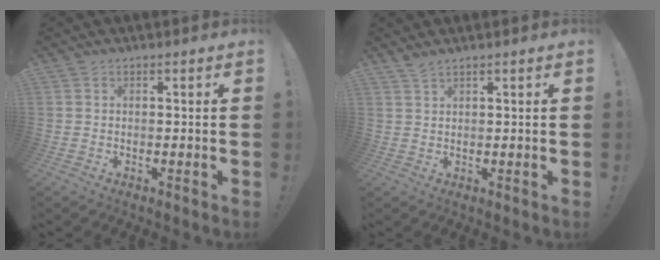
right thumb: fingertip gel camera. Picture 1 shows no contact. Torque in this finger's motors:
{"motor_torque": [0.50, 0.01, 0.32, -0.16, -0.07]}